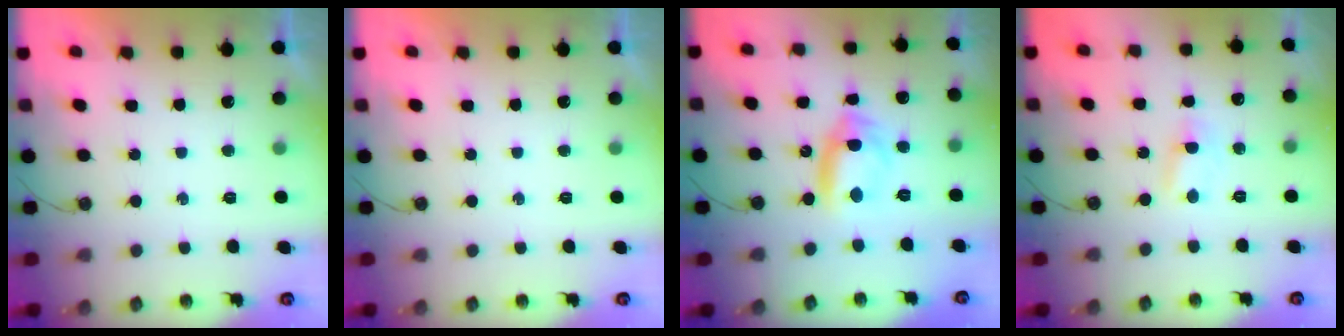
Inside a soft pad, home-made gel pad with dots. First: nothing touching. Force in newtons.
{"total": 0.0}
{"total": 12.7, "press": 11.1, "slide": 6.1}
{"total": 2.7, "press": 2.7, "slide": 0.2}